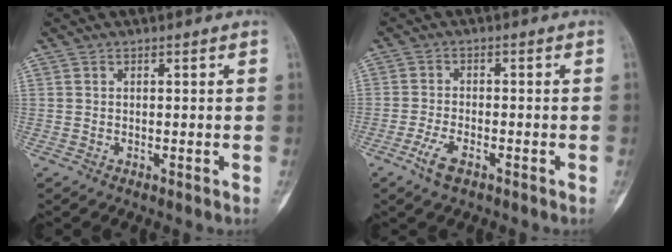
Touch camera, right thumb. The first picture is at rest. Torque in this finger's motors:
{"motor_torque": [-0.29, 0.46, 0.11, -0.20, 0.00]}